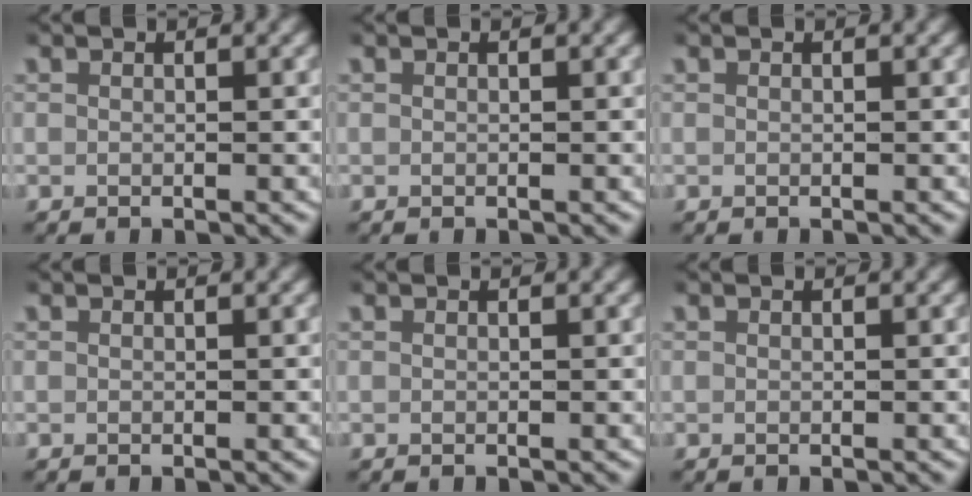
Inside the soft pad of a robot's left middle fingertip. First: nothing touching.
{"total": 0.0}
{"total": 0.0}
{"total": 0.0}
{"total": 0.0}
{"total": 0.0}